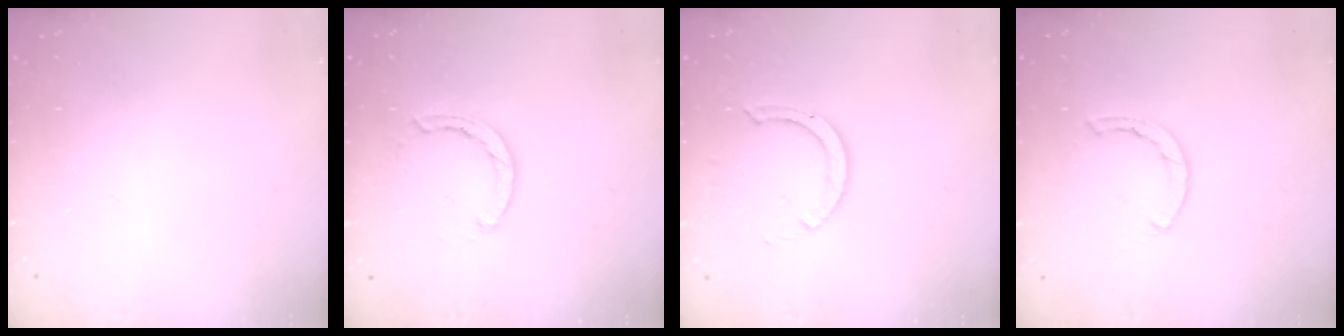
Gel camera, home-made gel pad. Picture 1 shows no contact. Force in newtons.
{"total": 2.3, "press": 2.3, "slide": 0.3}
{"total": 6.7, "press": 6.7, "slide": 0.5}
{"total": 2.1, "press": 2.1, "slide": 0.2}